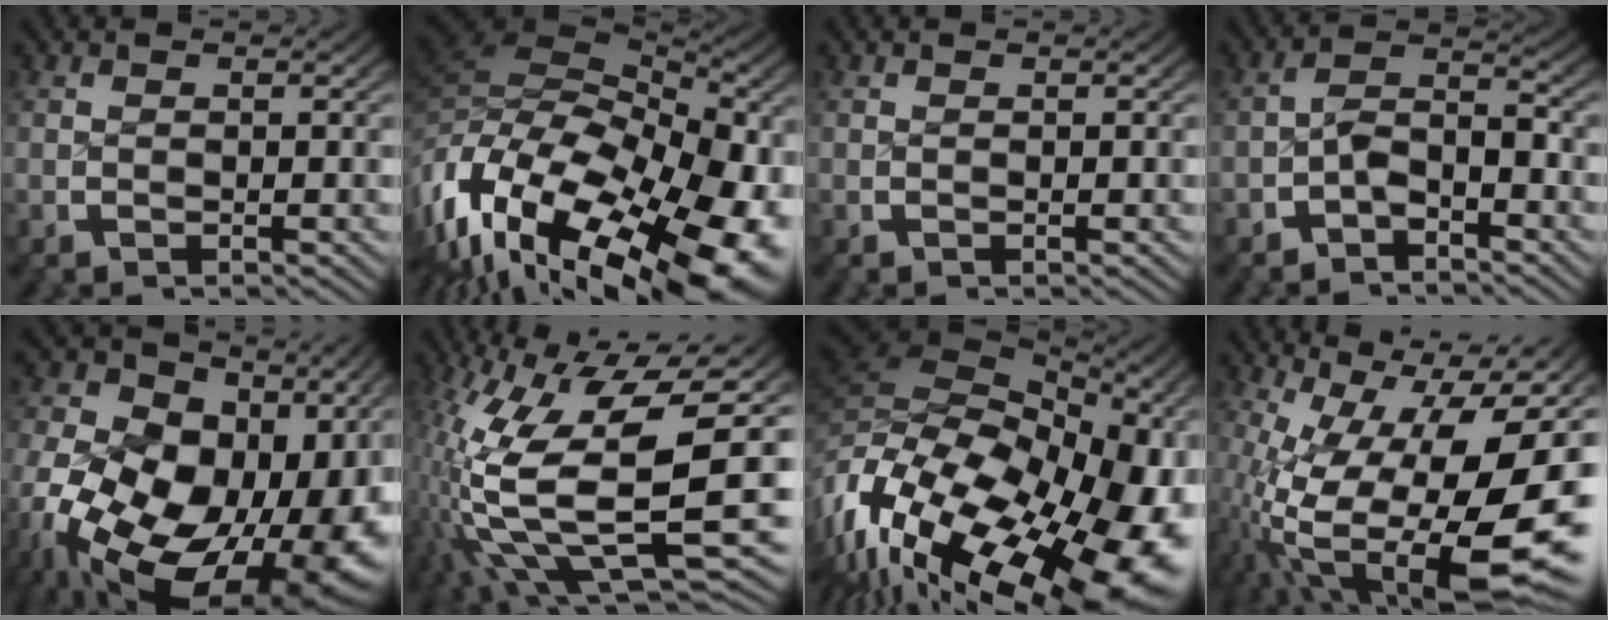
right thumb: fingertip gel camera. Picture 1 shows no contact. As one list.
[{"total": 22.1, "force": [-2.3, 14.7, 16.3], "torque": [-0.326, -0.077, 0.005]}, {"total": 0.0}, {"total": 4.6, "force": [-1.9, 3.4, 2.6], "torque": [-0.035, -0.014, -0.036]}, {"total": 24.2, "force": [-4.1, 16.3, 17.4], "torque": [-0.327, -0.082, -0.024]}, {"total": 18.6, "force": [-1.2, 10.7, 15.1], "torque": [-0.323, -0.077, 0.025]}, {"total": 26.7, "force": [-2.7, 17.9, 19.6], "torque": [-0.379, -0.079, 0.000]}, {"total": 22.4, "force": [-1.4, 14.1, 17.3], "torque": [-0.315, -0.078, 0.019]}]